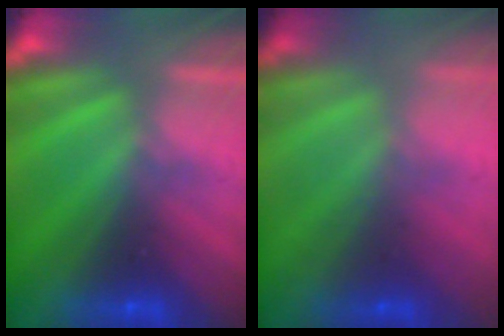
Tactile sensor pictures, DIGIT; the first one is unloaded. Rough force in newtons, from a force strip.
{"total": 1.7}